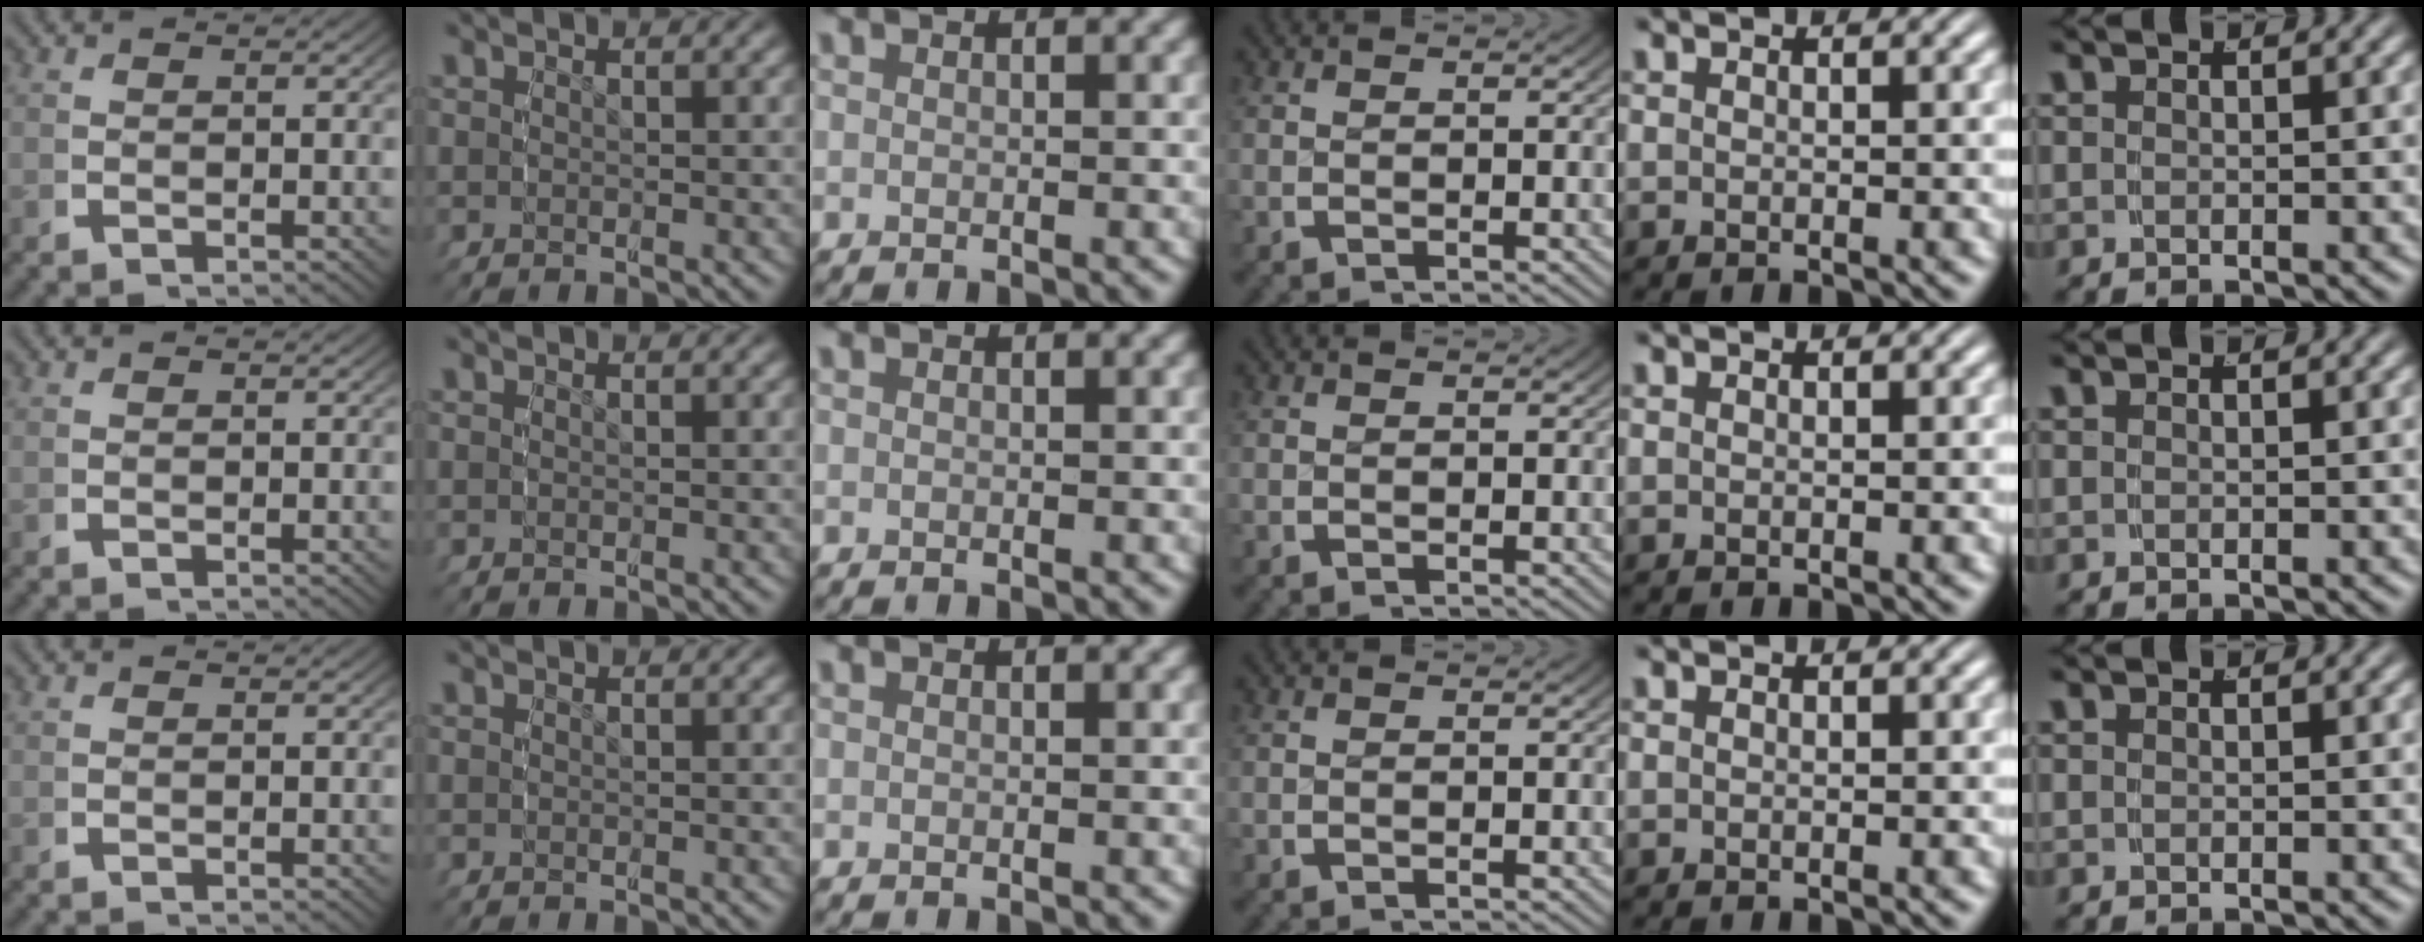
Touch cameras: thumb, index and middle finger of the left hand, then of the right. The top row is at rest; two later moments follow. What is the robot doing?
{"motion": "reach", "object": "shirt"}